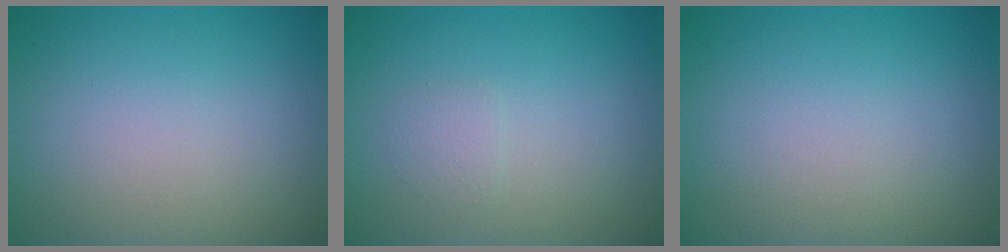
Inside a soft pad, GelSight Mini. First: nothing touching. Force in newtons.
{"total": 0.9, "press": 0.9, "slide": 0.1}
{"total": 0.0}